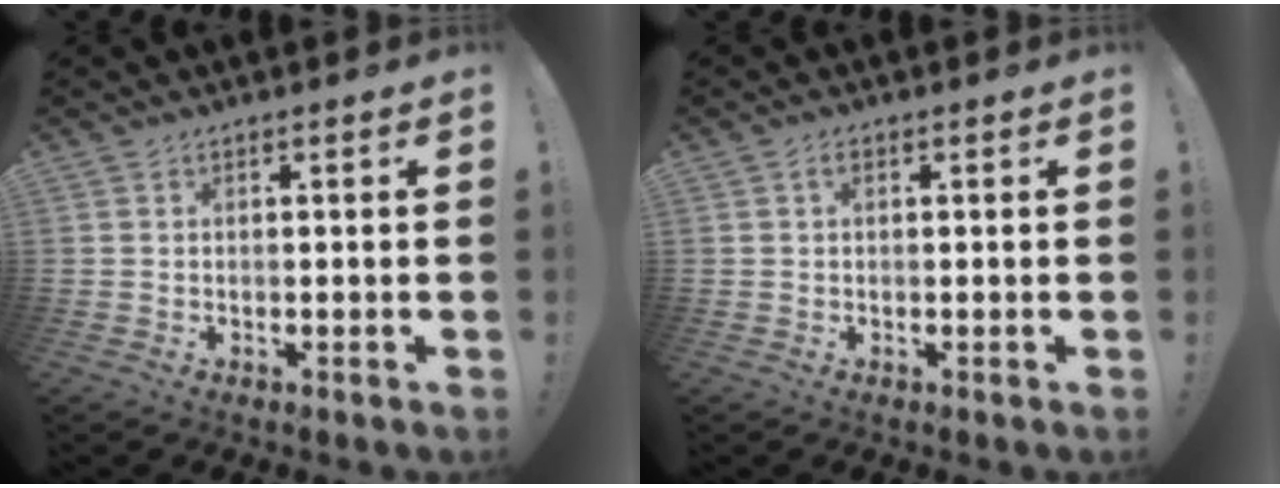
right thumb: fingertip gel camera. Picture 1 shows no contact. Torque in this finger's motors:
{"motor_torque": [-0.15, 0.05, 0.20, -0.06, -0.05]}